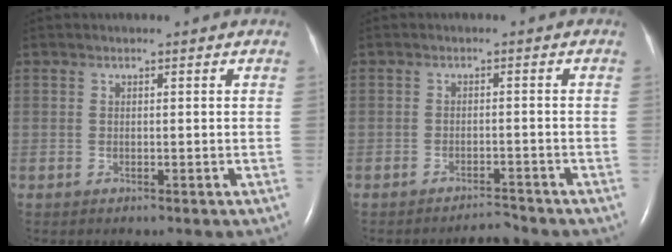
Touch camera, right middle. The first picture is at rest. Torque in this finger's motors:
{"motor_torque": [-0.22, -0.12, 0.00, 0.00]}